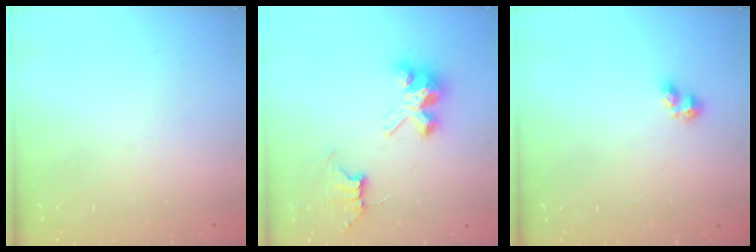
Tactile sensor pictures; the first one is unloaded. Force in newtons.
{"total": 7.8, "press": 7.8, "slide": 0.6}
{"total": 2.3, "press": 2.2, "slide": 0.6}